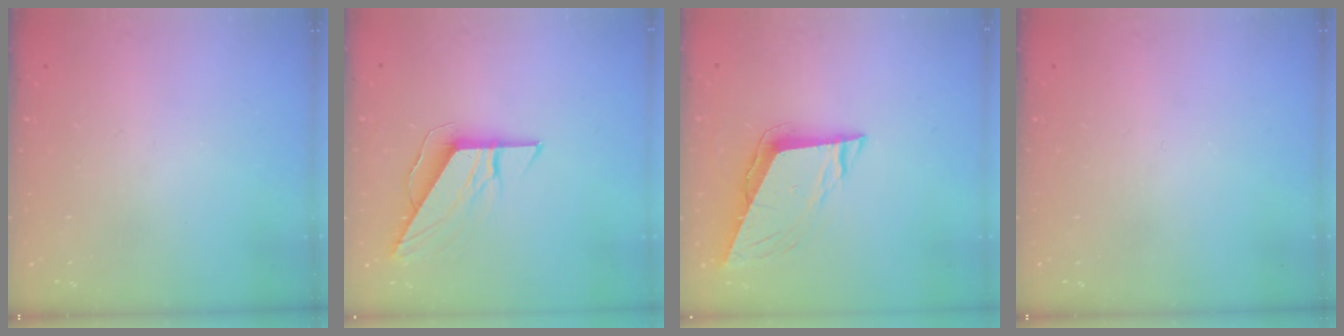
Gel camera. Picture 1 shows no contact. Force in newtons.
{"total": 8.3, "press": 8.3, "slide": 0.7}
{"total": 8.9, "press": 8.4, "slide": 2.7}
{"total": 0.0}